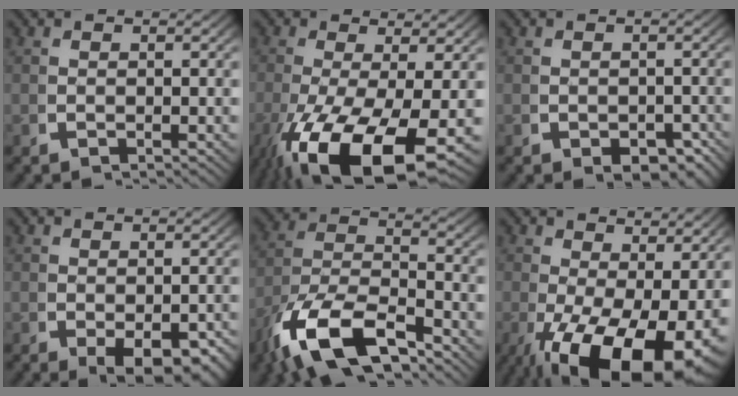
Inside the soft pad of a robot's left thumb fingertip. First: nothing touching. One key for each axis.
{"total": 11.0, "fx": -3.7, "fy": 4.9, "fz": 9.2, "tx": -0.187, "ty": -0.048, "tz": -0.030}
{"total": 2.1, "fx": -0.9, "fy": 1.4, "fz": 1.3, "tx": -0.019, "ty": -0.013, "tz": -0.011}
{"total": 3.6, "fx": -1.2, "fy": 2.0, "fz": 2.8, "tx": -0.050, "ty": -0.028, "tz": -0.002}
{"total": 10.4, "fx": -3.7, "fy": 6.0, "fz": 7.7, "tx": -0.170, "ty": -0.036, "tz": -0.052}
{"total": 11.2, "fx": -3.2, "fy": 5.8, "fz": 9.0, "tx": -0.150, "ty": -0.057, "tz": -0.019}